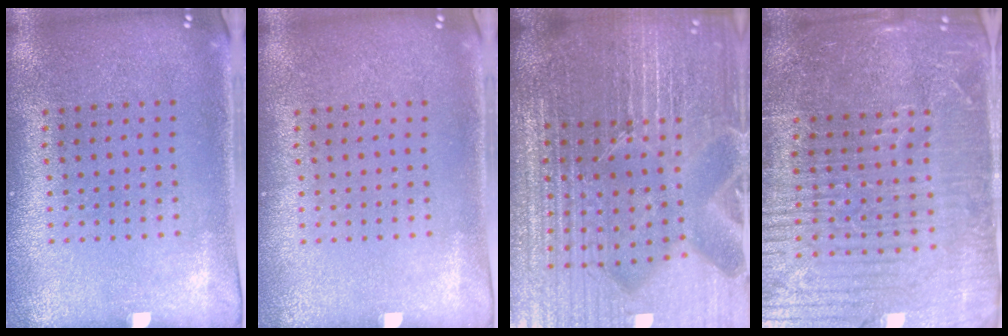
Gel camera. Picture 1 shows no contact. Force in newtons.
{"total": 0.0}
{"total": 7.2, "press": 6.2, "slide": 3.5}
{"total": 5.6, "press": 5.0, "slide": 2.4}